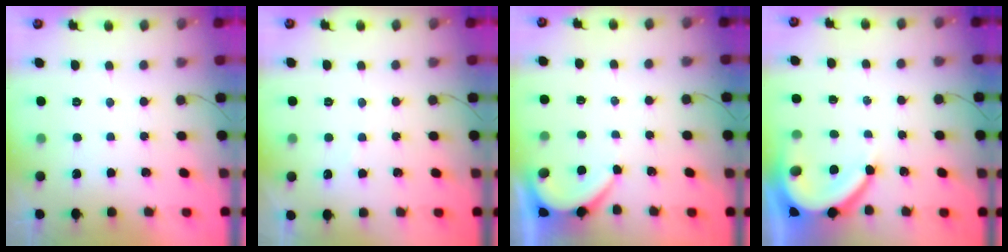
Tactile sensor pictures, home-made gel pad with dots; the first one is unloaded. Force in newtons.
{"total": 2.9, "press": 2.9, "slide": 0.5}
{"total": 3.1, "press": 3.1, "slide": 0.4}
{"total": 8.3, "press": 8.3, "slide": 0.6}